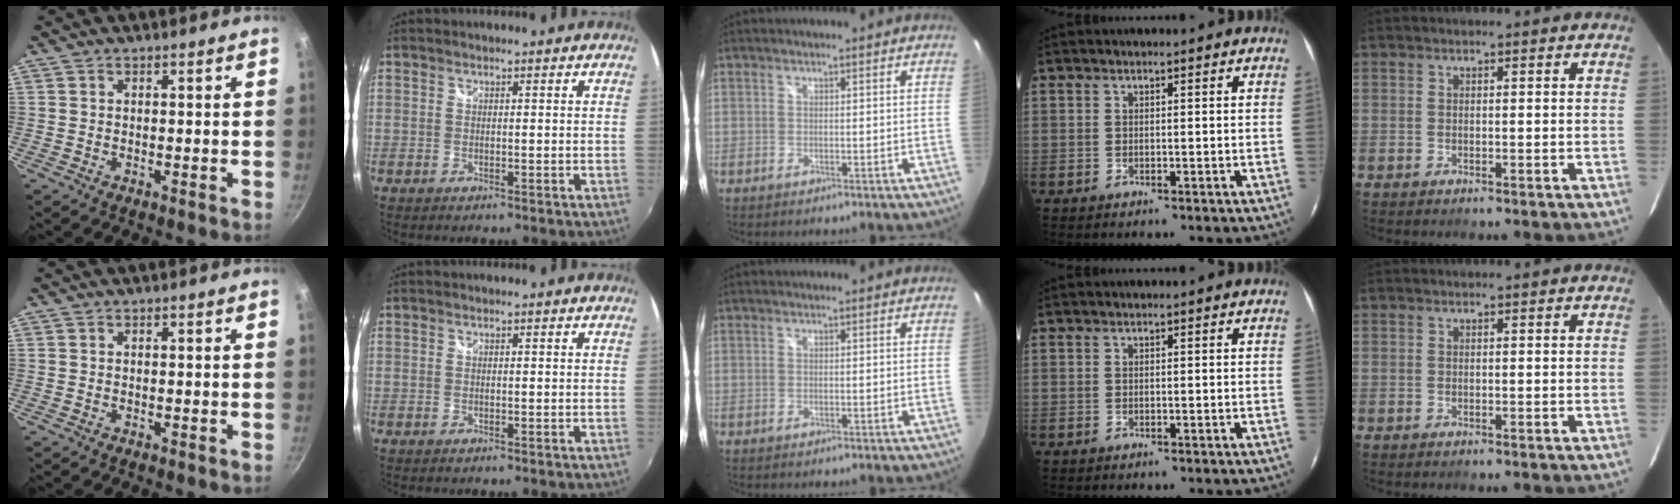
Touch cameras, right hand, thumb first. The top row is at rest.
{}